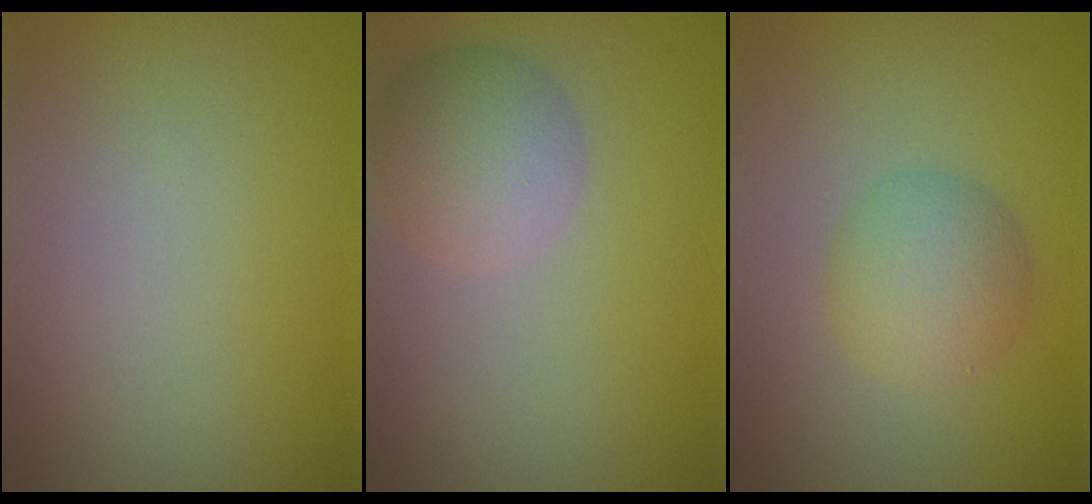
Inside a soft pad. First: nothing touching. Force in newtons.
{"total": 4.2, "press": 4.2, "slide": 0.2}
{"total": 4.0, "press": 4.0, "slide": 0.0}